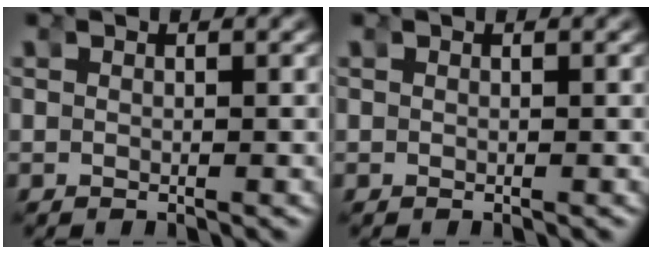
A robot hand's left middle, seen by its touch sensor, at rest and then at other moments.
{"total": 0.0}